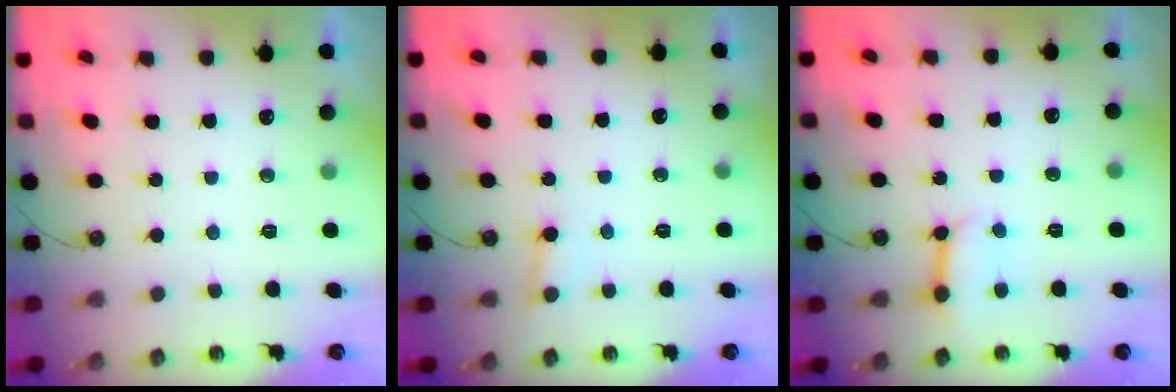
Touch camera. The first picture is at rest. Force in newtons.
{"total": 3.2, "press": 3.1, "slide": 0.4}
{"total": 7.2, "press": 7.2, "slide": 0.7}